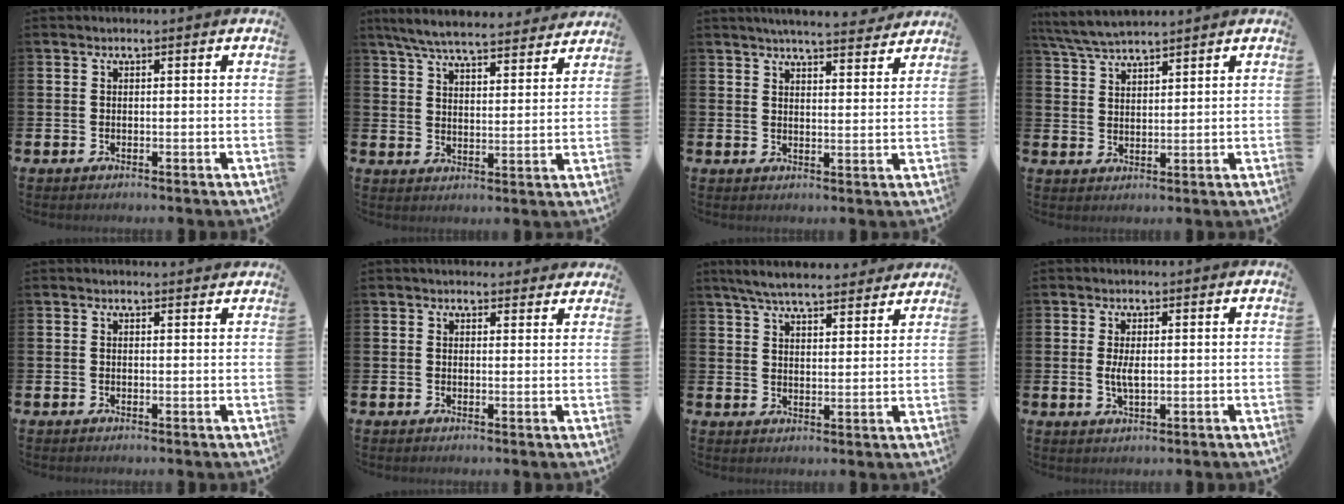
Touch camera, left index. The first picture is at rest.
{"total": 6.6, "force": [6.3, 1.1, 1.6], "torque": [-0.052, -0.030, 0.114]}
{"total": 5.5, "force": [5.3, 0.1, 1.2], "torque": [-0.023, -0.031, 0.094]}
{"total": 5.0, "force": [4.9, 0.5, 1.3], "torque": [-0.047, -0.015, 0.091]}
{"total": 0.8, "force": [0.8, 0.1, 0.1], "torque": [0.010, -0.003, 0.012]}
{"total": 2.3, "force": [2.1, 0.8, 0.0], "torque": [0.003, -0.007, 0.038]}
{"total": 6.3, "force": [6.0, 0.9, 1.6], "torque": [-0.048, -0.029, 0.107]}
{"total": 2.6, "force": [0.3, 1.0, 2.4], "torque": [-0.042, 0.000, 0.002]}